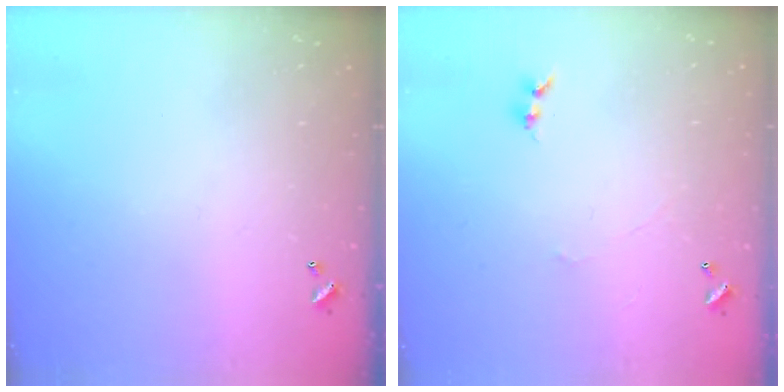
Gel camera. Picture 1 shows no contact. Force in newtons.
{"total": 0.0}